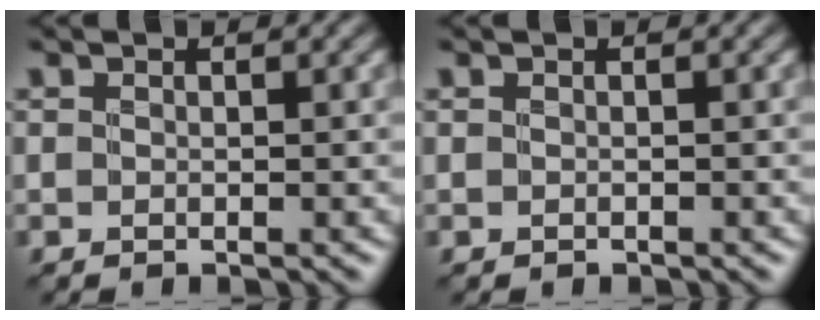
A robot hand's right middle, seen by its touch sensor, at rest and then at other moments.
{"total": 0.0}